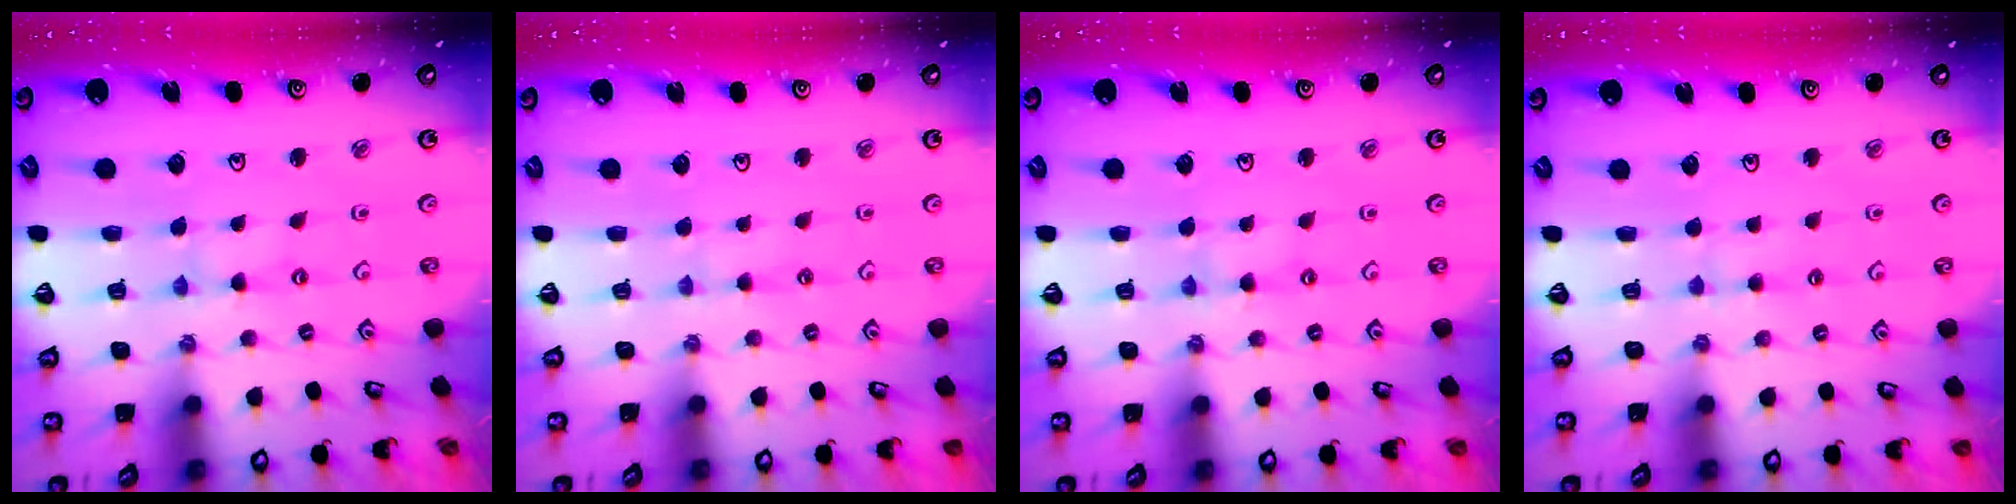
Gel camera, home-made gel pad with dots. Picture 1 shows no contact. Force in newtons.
{"total": 1.0, "press": 1.0, "slide": 0.2}
{"total": 2.0, "press": 2.0, "slide": 0.4}
{"total": 2.2, "press": 2.2, "slide": 0.4}